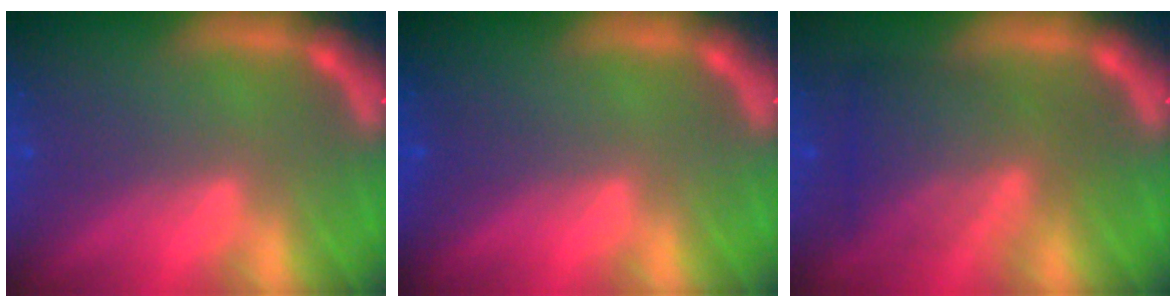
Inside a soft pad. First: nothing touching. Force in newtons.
{"total": 0.0}
{"total": 6.5}